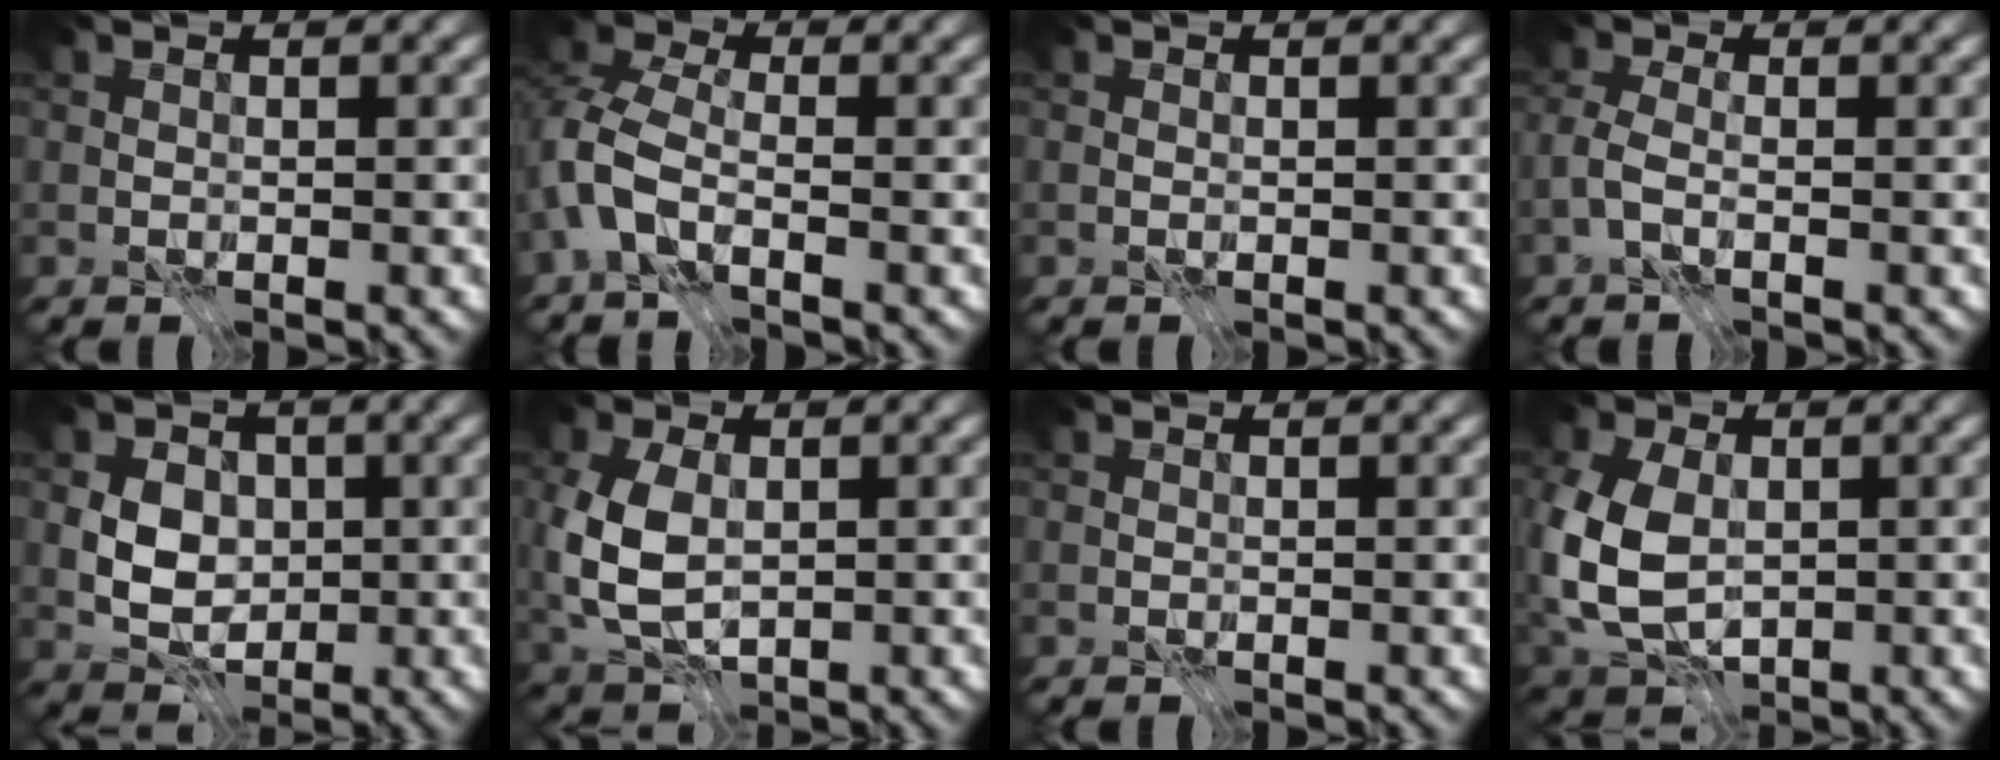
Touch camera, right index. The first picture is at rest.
{"total": 4.3, "force": [-2.1, 2.3, 3.0], "torque": [-0.077, 0.006, -0.057]}
{"total": 0.0}
{"total": 2.5, "force": [-1.4, 1.1, 1.7], "torque": [-0.046, 0.001, -0.033]}
{"total": 4.9, "force": [-0.3, 3.8, 3.1], "torque": [-0.039, 0.004, -0.015]}
{"total": 6.2, "force": [-0.2, 4.1, 4.6], "torque": [-0.118, -0.001, -0.003]}
{"total": 0.0}
{"total": 8.6, "force": [-0.5, 6.0, 6.1], "torque": [-0.159, -0.003, -0.016]}